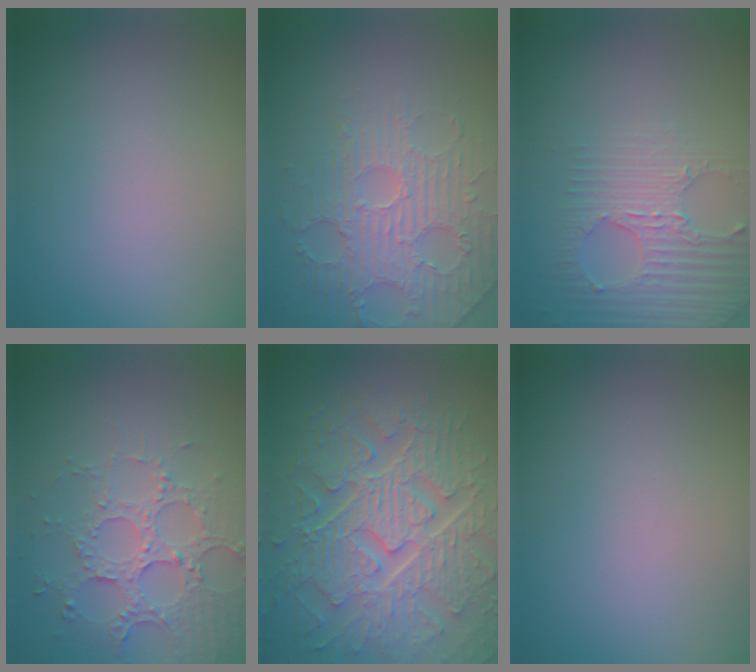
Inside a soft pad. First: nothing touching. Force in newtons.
{"total": 4.6, "press": 3.6, "slide": 2.9}
{"total": 2.8, "press": 2.7, "slide": 0.9}
{"total": 5.0, "press": 3.8, "slide": 3.3}
{"total": 9.5, "press": 7.0, "slide": 6.5}
{"total": 0.0}